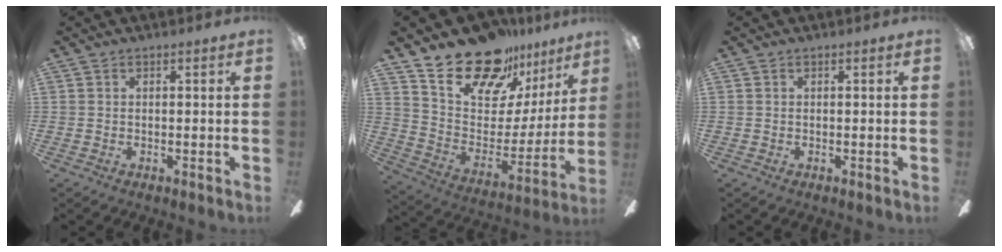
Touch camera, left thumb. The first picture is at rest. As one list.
[{"total": 22.0, "force": [17.2, 9.9, 9.3], "torque": [-0.164, -0.116, 0.311]}, {"total": 0.0}]